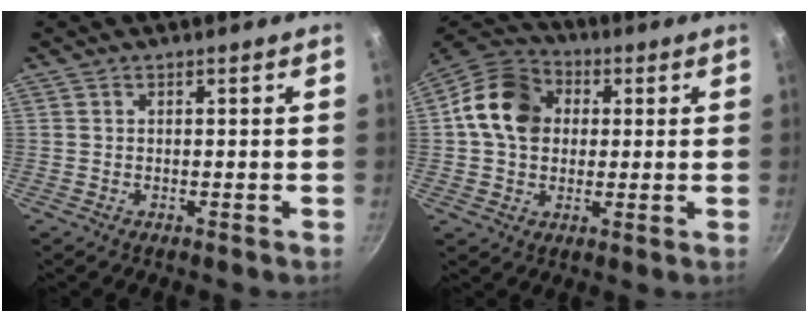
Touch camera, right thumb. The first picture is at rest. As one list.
[{"total": 13.6, "force": [2.0, 10.9, 7.9], "torque": [-0.113, 0.020, 0.016]}]